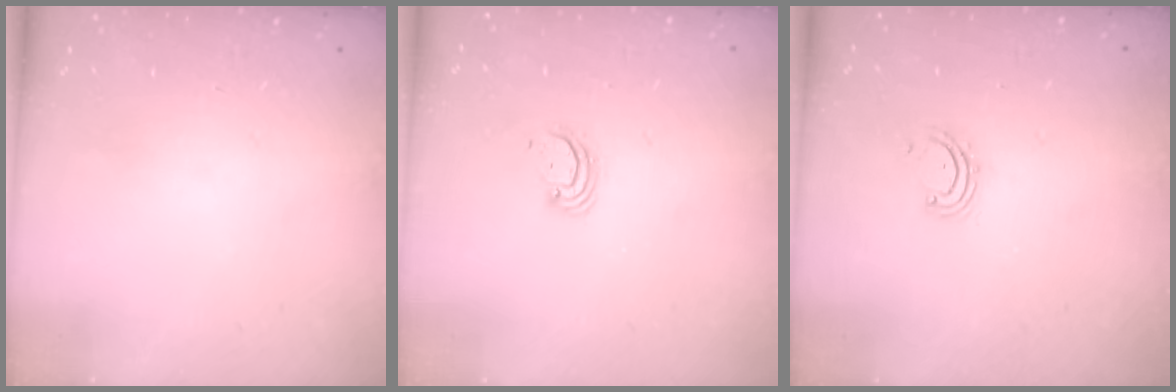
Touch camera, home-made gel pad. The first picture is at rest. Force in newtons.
{"total": 2.9, "press": 2.9, "slide": 0.3}
{"total": 2.7, "press": 2.6, "slide": 0.5}